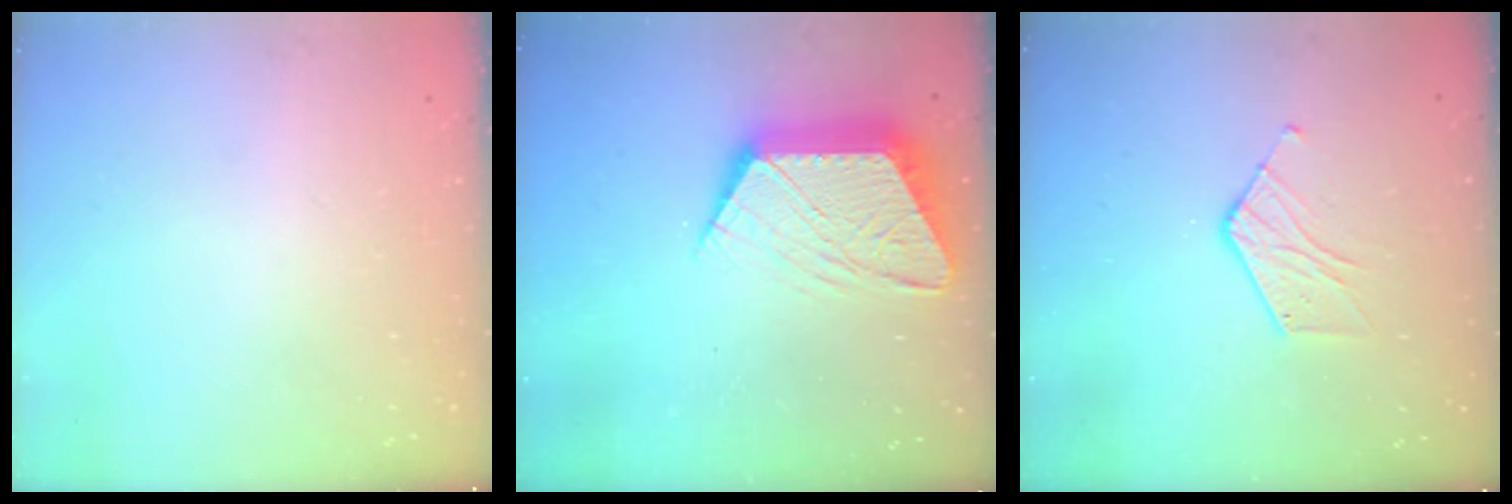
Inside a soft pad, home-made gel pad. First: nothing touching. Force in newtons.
{"total": 14.6, "press": 14.6, "slide": 1.0}
{"total": 6.9, "press": 6.9, "slide": 0.3}